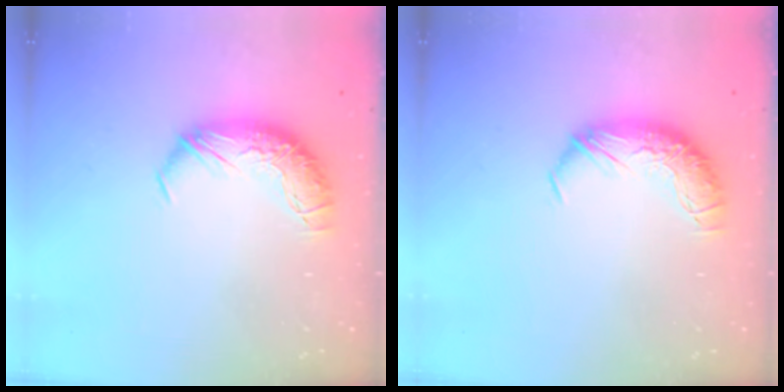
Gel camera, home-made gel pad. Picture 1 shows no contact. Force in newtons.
{"total": 0.0}